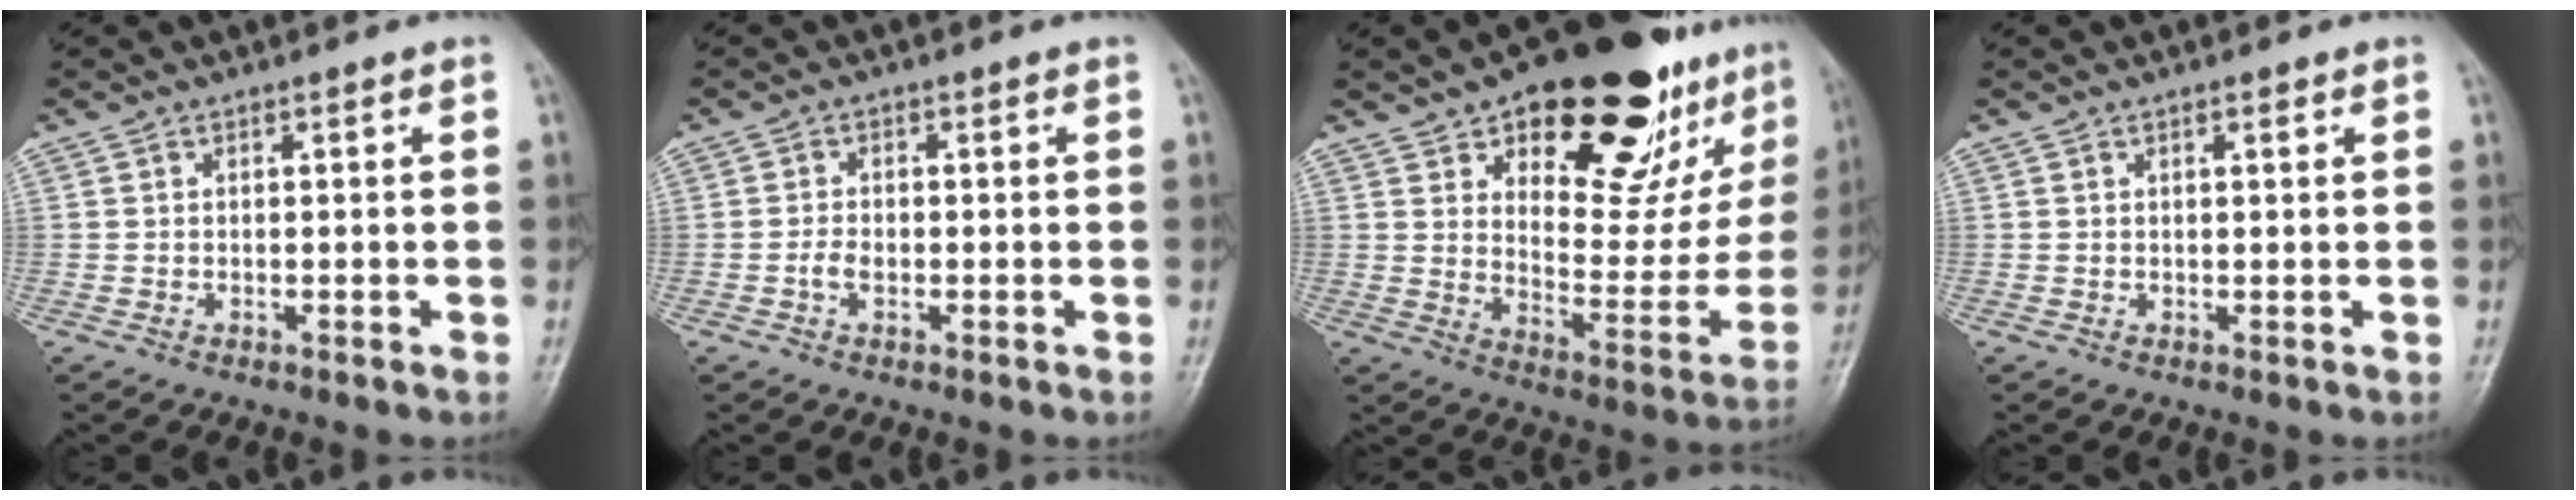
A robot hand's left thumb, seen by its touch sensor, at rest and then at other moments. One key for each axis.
{"total": 2.0, "fx": -0.6, "fy": 1.3, "fz": 1.4, "tx": -0.027, "ty": 0.005, "tz": -0.013}
{"total": 28.8, "fx": 17.0, "fy": 13.0, "fz": 19.3, "tx": -0.214, "ty": -0.050, "tz": 0.248}
{"total": 1.0, "fx": 0.6, "fy": 0.3, "fz": 0.8, "tx": -0.012, "ty": 0.000, "tz": 0.008}